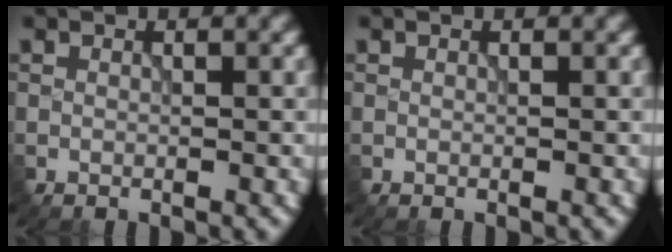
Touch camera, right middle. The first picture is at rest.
{"total": 0.0}